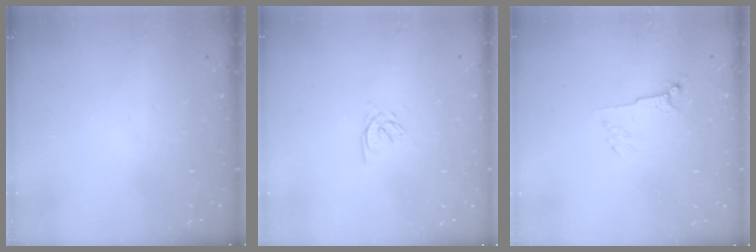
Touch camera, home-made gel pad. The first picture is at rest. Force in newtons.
{"total": 2.4, "press": 2.4, "slide": 0.3}
{"total": 4.5, "press": 4.4, "slide": 1.0}